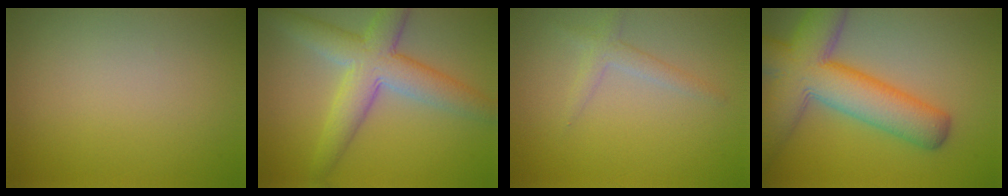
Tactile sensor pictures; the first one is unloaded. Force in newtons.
{"total": 6.5, "press": 6.5, "slide": 0.4}
{"total": 1.6, "press": 1.6, "slide": 0.1}
{"total": 10.4, "press": 10.4, "slide": 0.5}